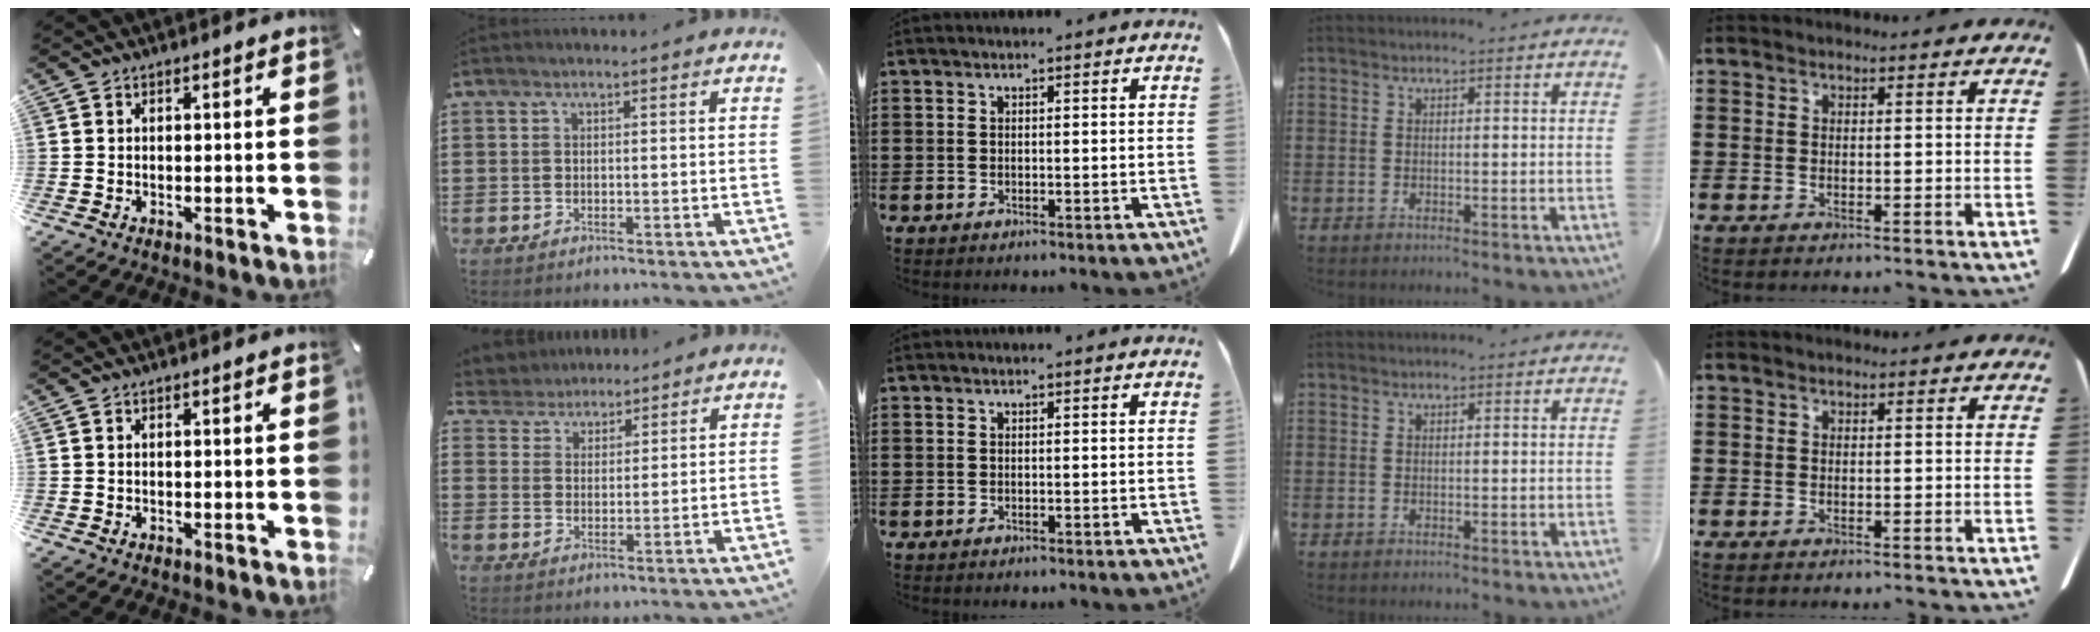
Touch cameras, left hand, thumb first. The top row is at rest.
{"index": {"total": 3.9, "force": [3.5, 1.6, -0.5], "torque": [-0.013, -0.009, 0.063]}}